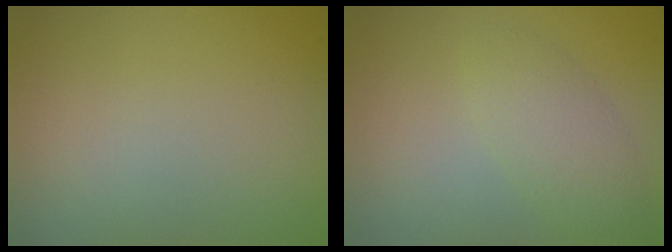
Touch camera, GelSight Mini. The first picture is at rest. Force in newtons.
{"total": 2.7, "press": 2.7, "slide": 0.0}